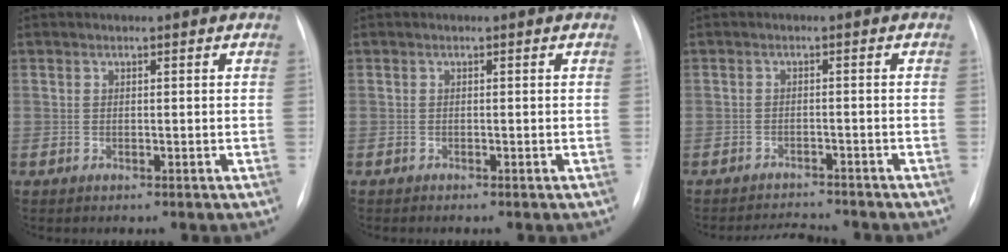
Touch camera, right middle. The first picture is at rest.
{"total": 0.0}
{"total": 4.4, "force": [-4.4, 0.2, 0.2], "torque": [-0.006, -0.006, -0.067]}